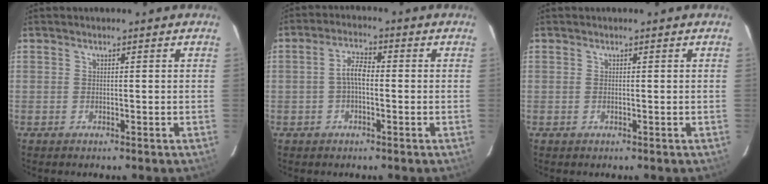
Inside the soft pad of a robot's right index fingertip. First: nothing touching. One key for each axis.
{"total": 3.7, "fx": -0.7, "fy": 1.6, "fz": 3.2, "tx": -0.066, "ty": 0.013, "tz": -0.015}
{"total": 0.0}